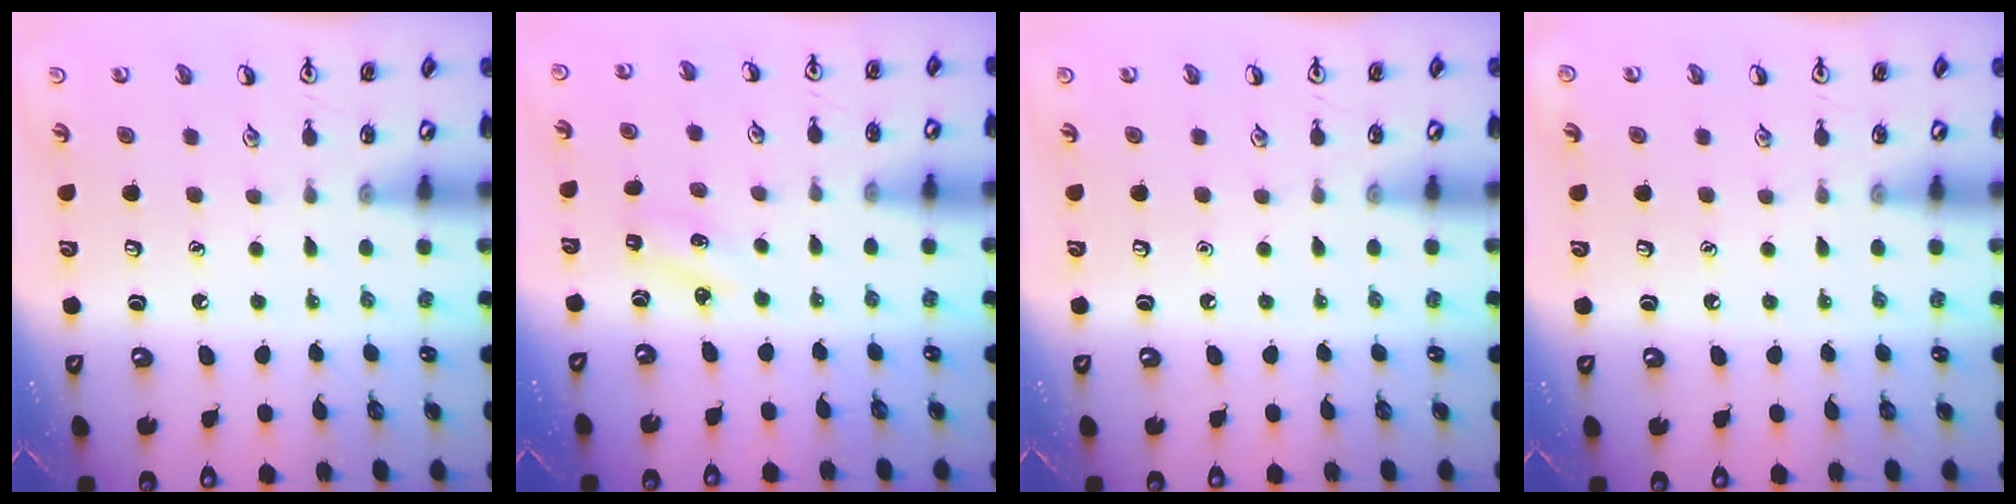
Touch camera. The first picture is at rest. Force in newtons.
{"total": 1.6, "press": 1.5, "slide": 0.6}
{"total": 0.0}
{"total": 0.0}